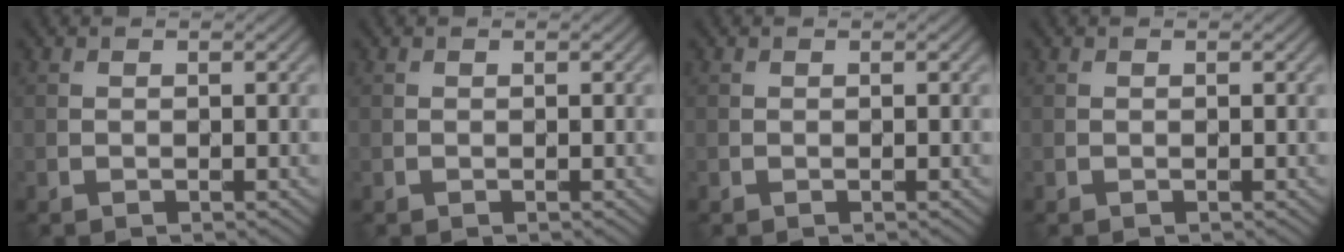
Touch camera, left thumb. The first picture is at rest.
{"total": 0.0}
{"total": 0.0}
{"total": 0.0}